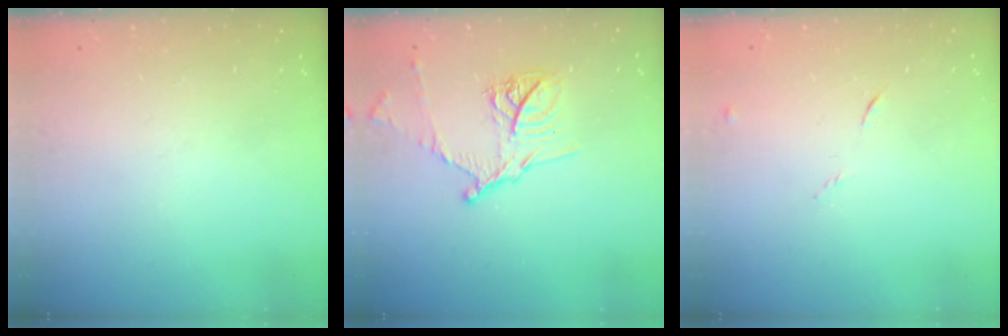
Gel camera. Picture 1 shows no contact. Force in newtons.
{"total": 13.6, "press": 13.6, "slide": 1.1}
{"total": 5.2, "press": 5.1, "slide": 0.6}